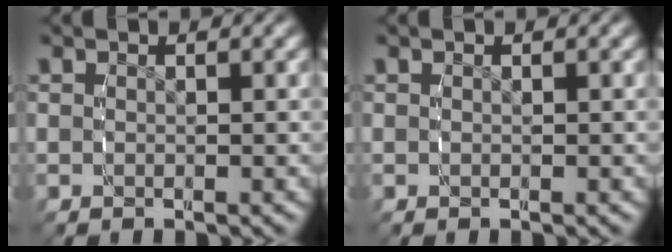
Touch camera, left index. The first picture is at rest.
{"total": 0.0}